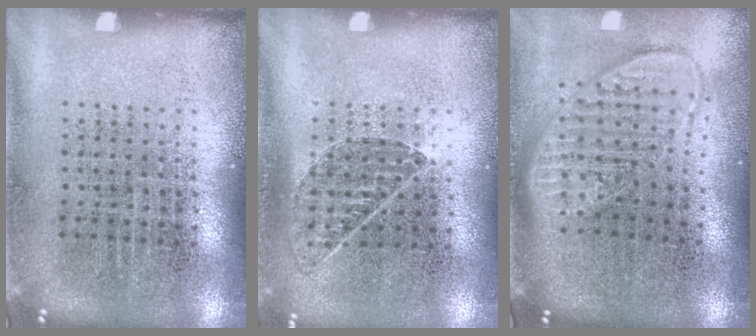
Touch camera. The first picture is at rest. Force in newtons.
{"total": 0.8, "press": 0.7, "slide": 0.3}
{"total": 1.9, "press": 1.5, "slide": 1.1}